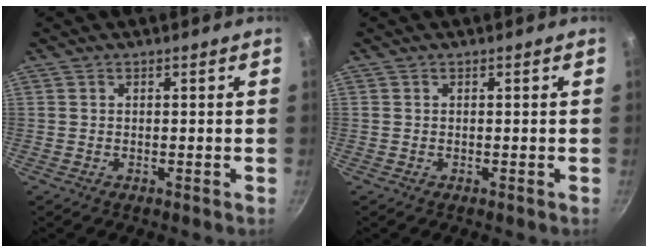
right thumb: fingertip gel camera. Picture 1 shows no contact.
{"total": 0.0}